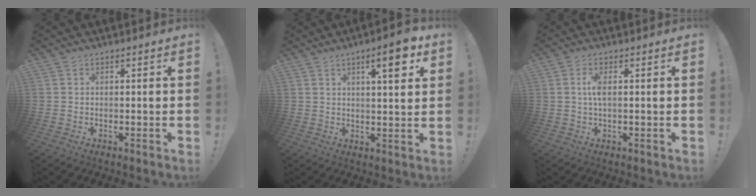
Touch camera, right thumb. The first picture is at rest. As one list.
[{"total": 8.4, "force": [4.1, 1.6, 7.2], "torque": [-0.093, -0.014, 0.056]}, {"total": 3.8, "force": [0.3, 1.1, 3.7], "torque": [-0.071, -0.001, -0.001]}]